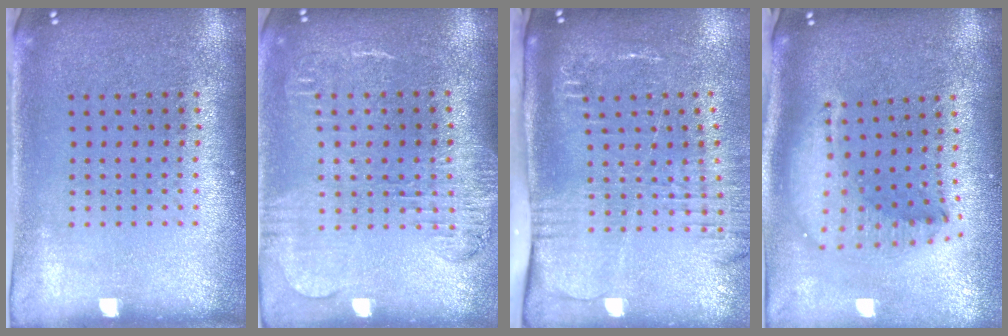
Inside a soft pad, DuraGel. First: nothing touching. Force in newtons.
{"total": 1.7, "press": 1.5, "slide": 0.8}
{"total": 2.6, "press": 2.0, "slide": 1.7}
{"total": 2.1, "press": 1.6, "slide": 1.3}